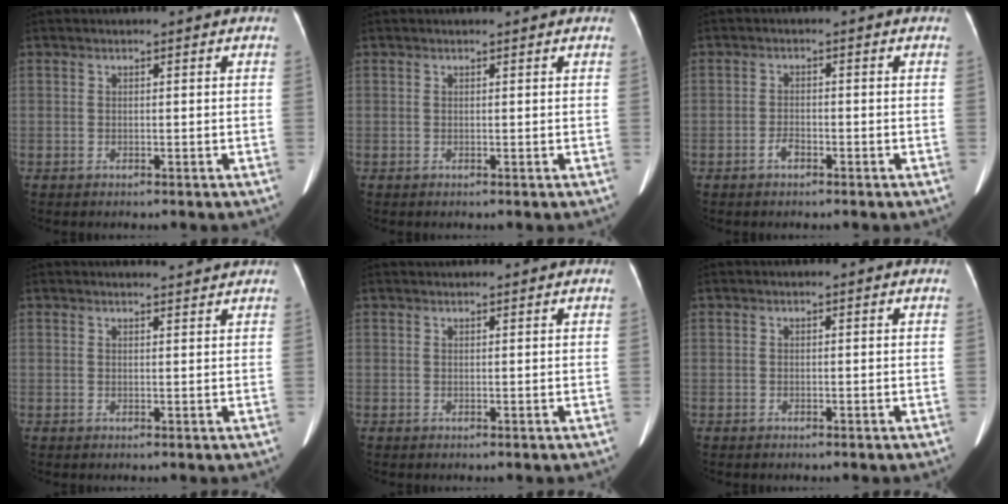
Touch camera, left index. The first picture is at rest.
{"total": 0.9, "force": [0.8, 0.2, 0.3], "torque": [-0.008, 0.007, 0.011]}
{"total": 1.7, "force": [-1.2, 0.6, 1.0], "torque": [-0.020, 0.001, -0.021]}
{"total": 2.6, "force": [2.5, -0.2, 0.4], "torque": [-0.009, 0.002, 0.032]}
{"total": 2.5, "force": [2.4, 0.2, 0.6], "torque": [-0.008, 0.028, 0.035]}
{"total": 0.0}